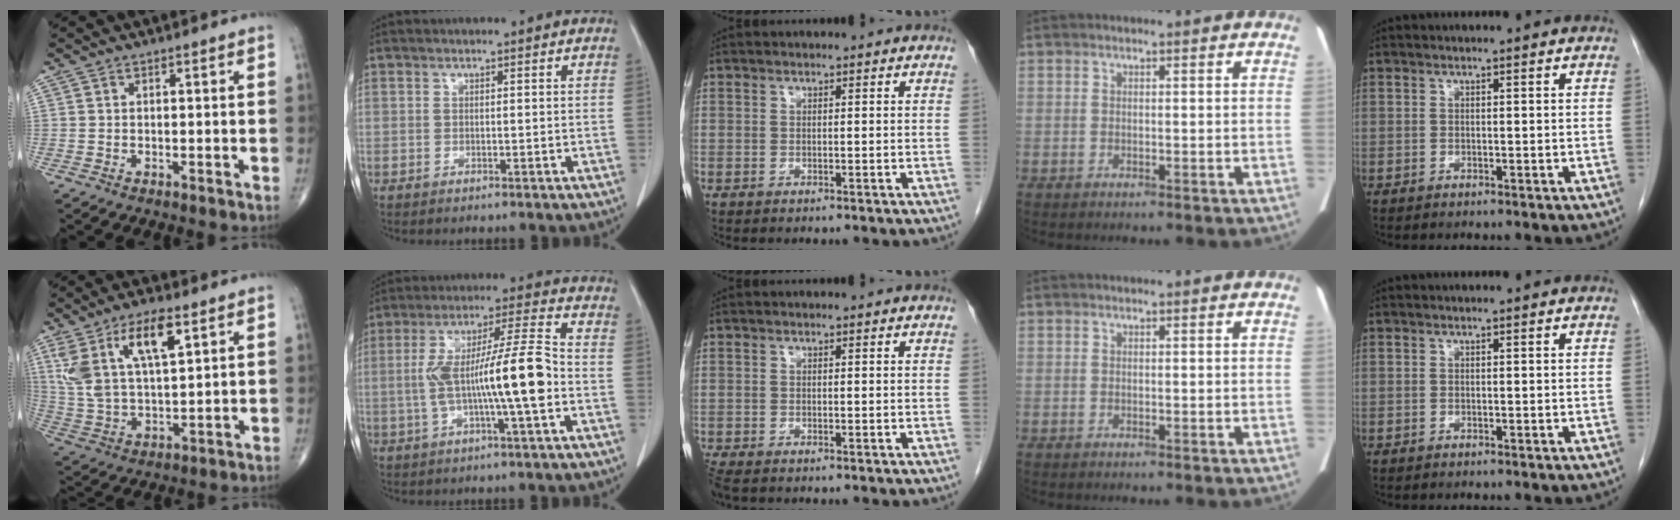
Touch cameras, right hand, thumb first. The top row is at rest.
{"thumb": {"total": 14.3, "force": [6.7, 5.7, 11.3], "torque": [-0.218, -0.015, 0.132]}, "index": {"total": 13.3, "force": [-2.2, 0.6, 13.1], "torque": [-0.240, 0.017, -0.038]}, "middle": {"total": 2.9, "force": [-2.2, 1.1, 1.4], "torque": [-0.034, -0.010, -0.038]}}